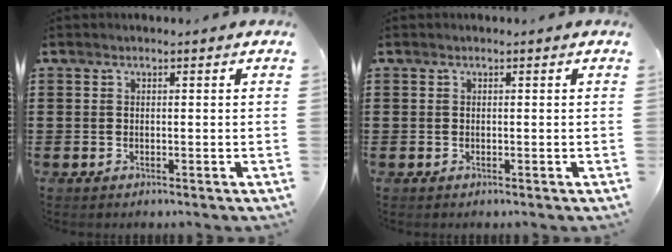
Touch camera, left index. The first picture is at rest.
{"total": 0.0}